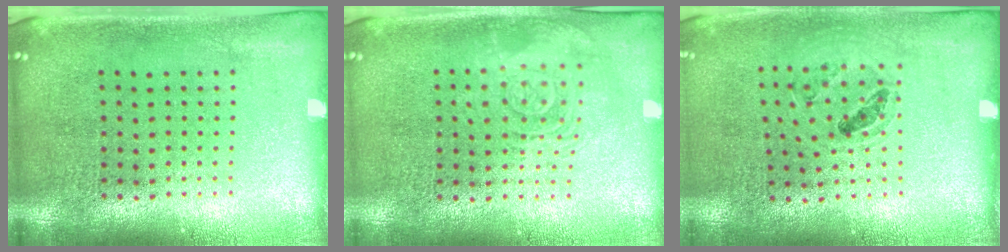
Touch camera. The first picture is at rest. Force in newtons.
{"total": 2.8, "press": 2.7, "slide": 0.4}
{"total": 0.9, "press": 0.9, "slide": 0.1}